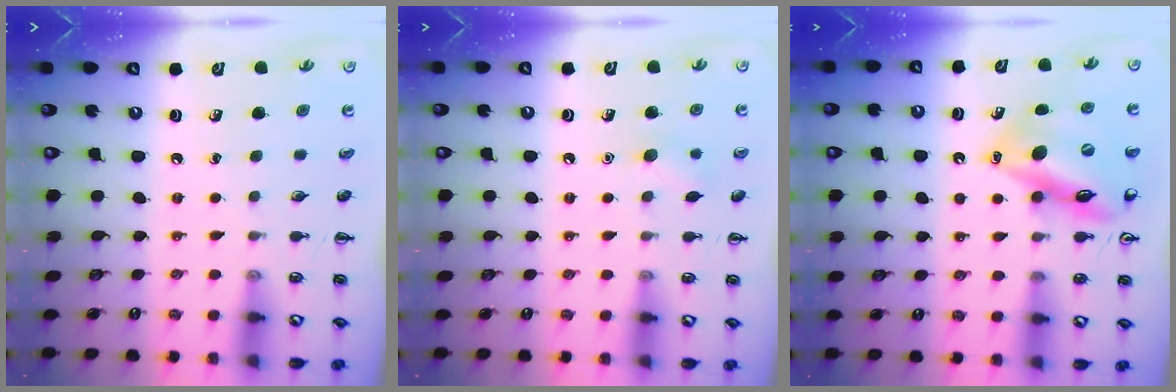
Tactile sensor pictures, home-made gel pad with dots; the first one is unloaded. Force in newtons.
{"total": 6.8, "press": 6.5, "slide": 1.9}
{"total": 15.3, "press": 15.0, "slide": 2.8}